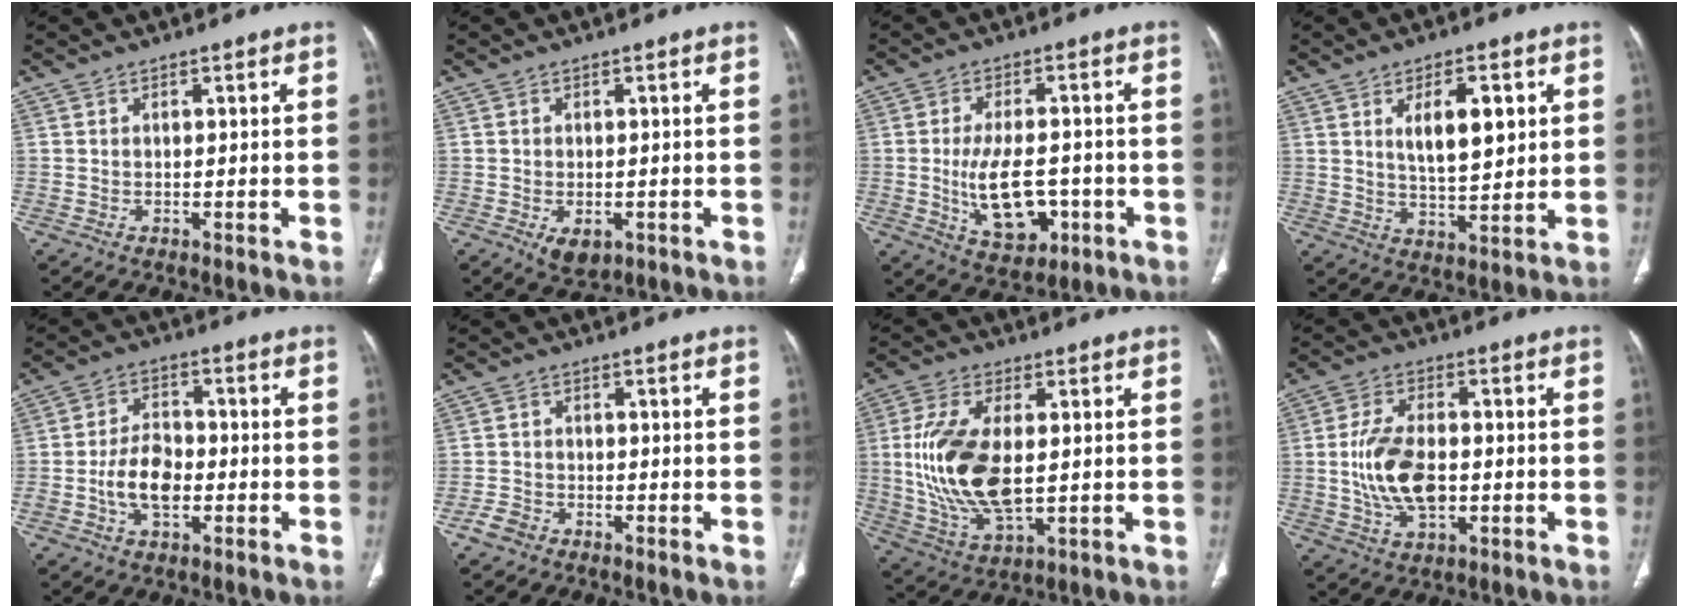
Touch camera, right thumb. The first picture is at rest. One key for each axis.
{"total": 4.1, "fx": -1.5, "fy": 2.6, "fz": 2.8, "tx": -0.040, "ty": 0.000, "tz": -0.012}
{"total": 11.3, "fx": -2.3, "fy": 6.2, "fz": 9.1, "tx": -0.143, "ty": 0.005, "tz": -0.025}
{"total": 9.5, "fx": 3.1, "fy": 4.1, "fz": 8.1, "tx": -0.110, "ty": -0.018, "tz": 0.056}
{"total": 8.4, "fx": -2.1, "fy": 5.2, "fz": 6.2, "tx": -0.103, "ty": 0.019, "tz": -0.042}
{"total": 3.0, "fx": -2.1, "fy": 2.0, "fz": 0.9, "tx": -0.016, "ty": 0.014, "tz": -0.039}
{"total": 16.2, "fx": 0.5, "fy": 8.1, "fz": 14.1, "tx": -0.293, "ty": -0.012, "tz": 0.018}
{"total": 11.7, "fx": -1.1, "fy": 6.6, "fz": 9.6, "tx": -0.178, "ty": 0.009, "tz": -0.018}